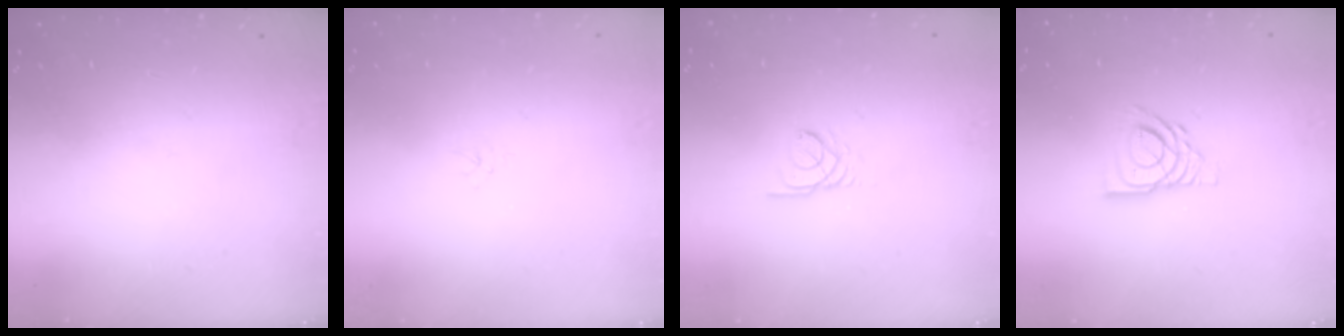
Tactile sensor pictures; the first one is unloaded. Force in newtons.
{"total": 1.5, "press": 1.5, "slide": 0.1}
{"total": 2.4, "press": 2.4, "slide": 0.3}
{"total": 11.3, "press": 11.3, "slide": 1.3}